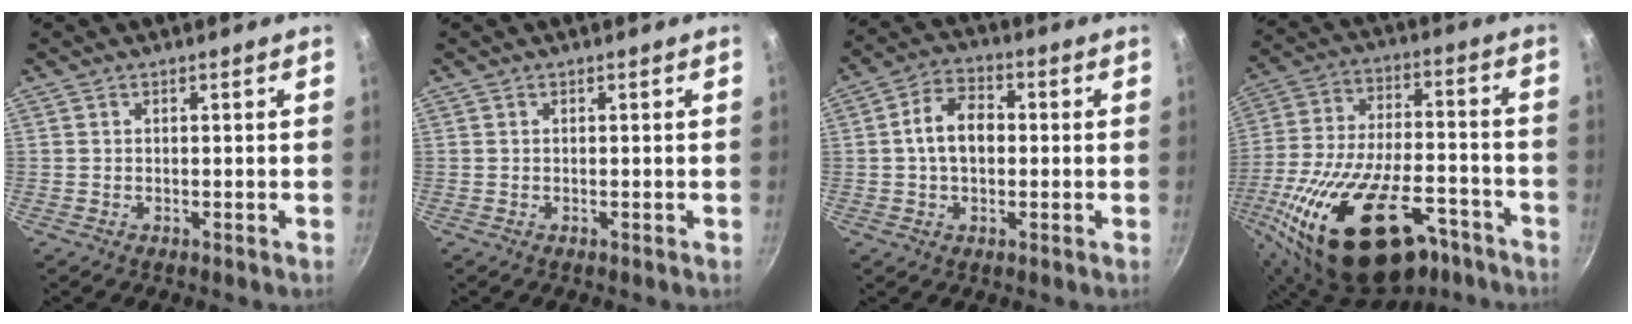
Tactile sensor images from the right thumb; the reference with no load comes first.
{"total": 0.0}
{"total": 8.4, "force": [0.3, 5.6, 6.3], "torque": [-0.090, 0.022, -0.005]}
{"total": 30.2, "force": [-16.0, 15.6, 20.3], "torque": [-0.341, 0.054, -0.257]}